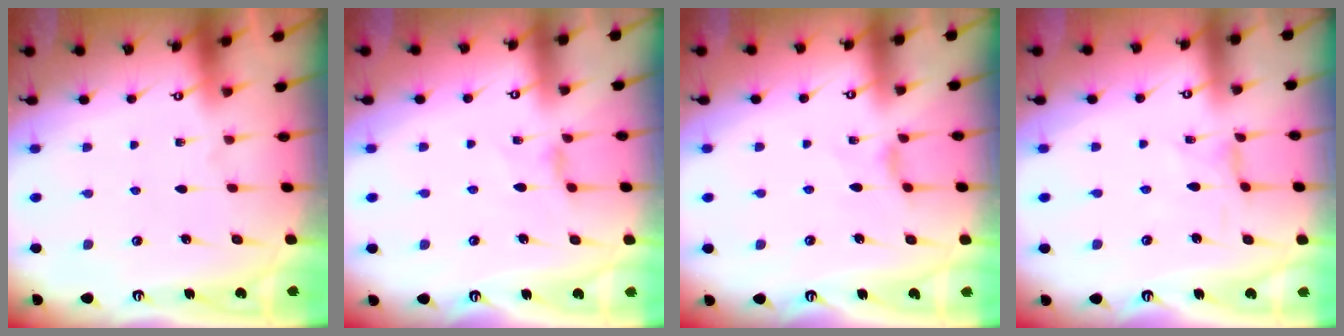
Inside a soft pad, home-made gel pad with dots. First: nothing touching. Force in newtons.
{"total": 2.7, "press": 2.6, "slide": 0.5}
{"total": 1.6, "press": 1.6, "slide": 0.4}
{"total": 0.0}